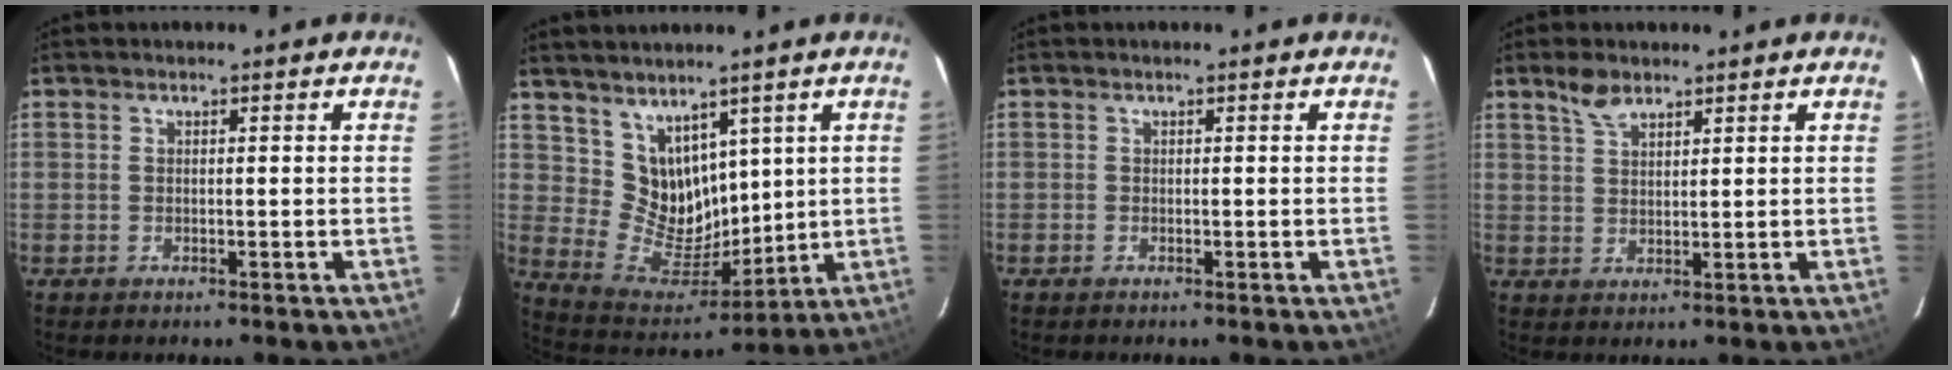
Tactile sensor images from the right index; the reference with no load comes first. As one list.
[{"total": 11.1, "force": [6.3, 8.1, 4.2], "torque": [-0.076, -0.010, 0.142]}, {"total": 0.0}, {"total": 3.8, "force": [2.9, 1.6, 1.9], "torque": [-0.035, 0.006, 0.057]}]